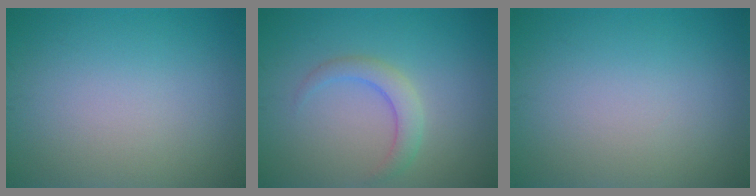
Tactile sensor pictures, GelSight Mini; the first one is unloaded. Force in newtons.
{"total": 2.3, "press": 2.3, "slide": 0.0}
{"total": 0.0}